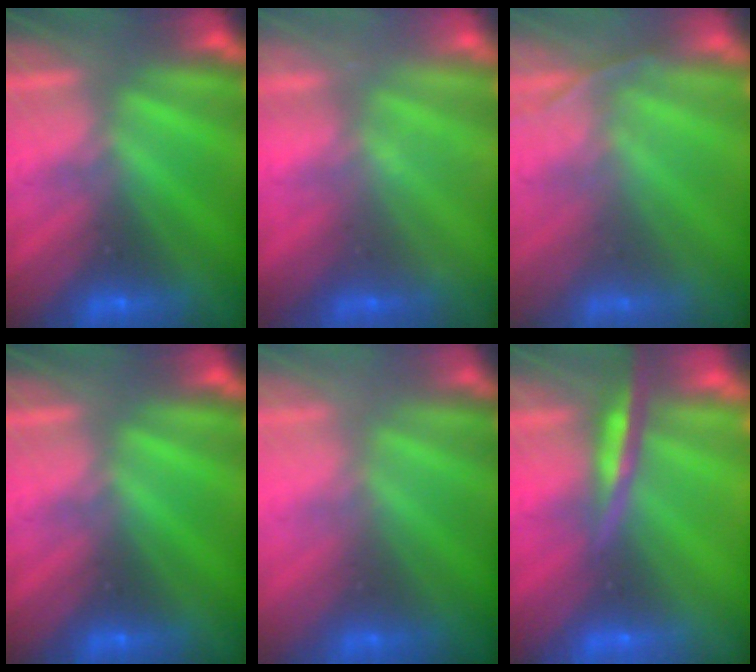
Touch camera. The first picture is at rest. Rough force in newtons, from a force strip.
{"total": 2.2}
{"total": 1.6}
{"total": 0.0}
{"total": 2.9}
{"total": 8.0}